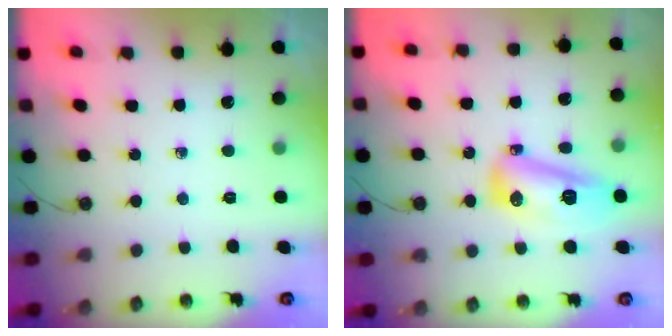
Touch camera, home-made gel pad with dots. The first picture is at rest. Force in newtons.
{"total": 12.5, "press": 12.5, "slide": 1.0}